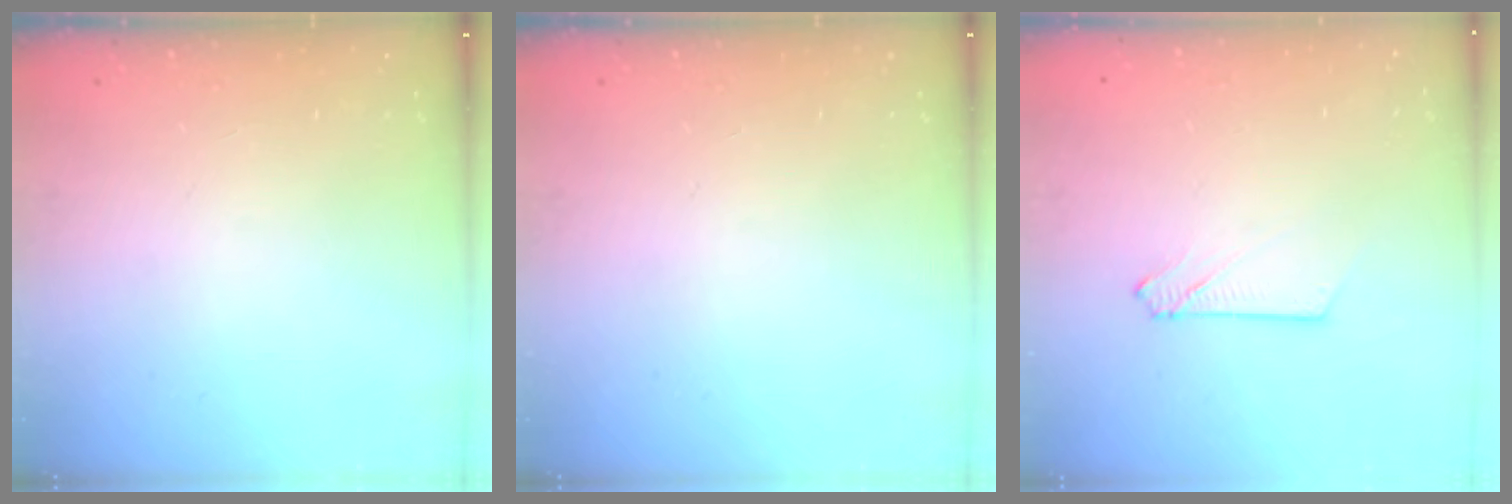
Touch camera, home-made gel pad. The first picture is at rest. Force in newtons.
{"total": 0.0}
{"total": 3.0, "press": 3.0, "slide": 0.4}